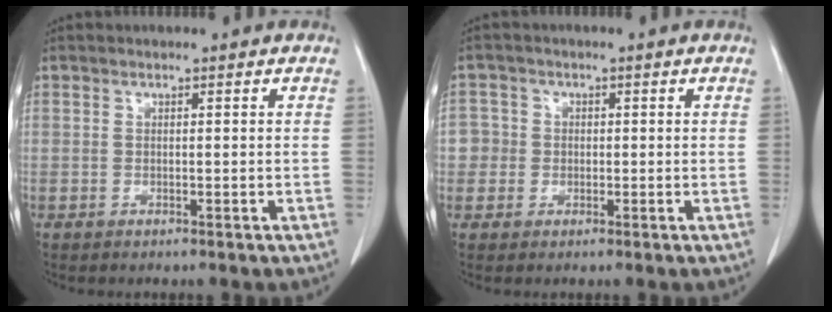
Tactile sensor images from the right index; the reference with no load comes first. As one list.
[{"total": 3.1, "force": [-0.3, 3.1, -0.1], "torque": [0.016, 0.011, -0.010]}]